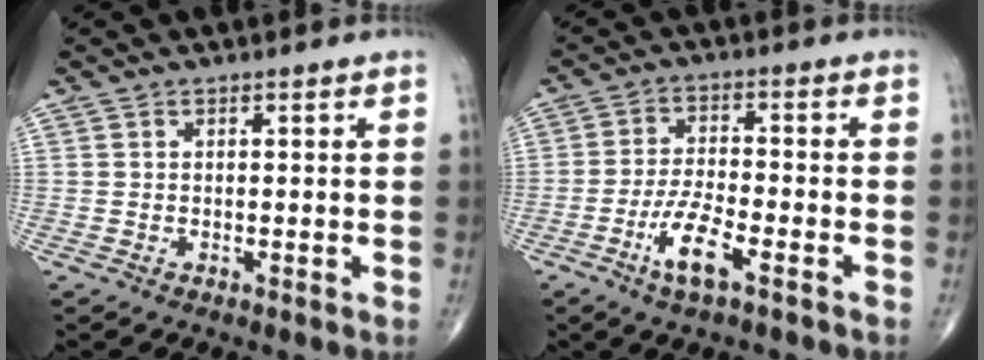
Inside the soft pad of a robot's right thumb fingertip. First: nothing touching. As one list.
[{"total": 7.5, "force": [-3.9, 2.1, 6.1], "torque": [-0.124, 0.017, -0.072]}]